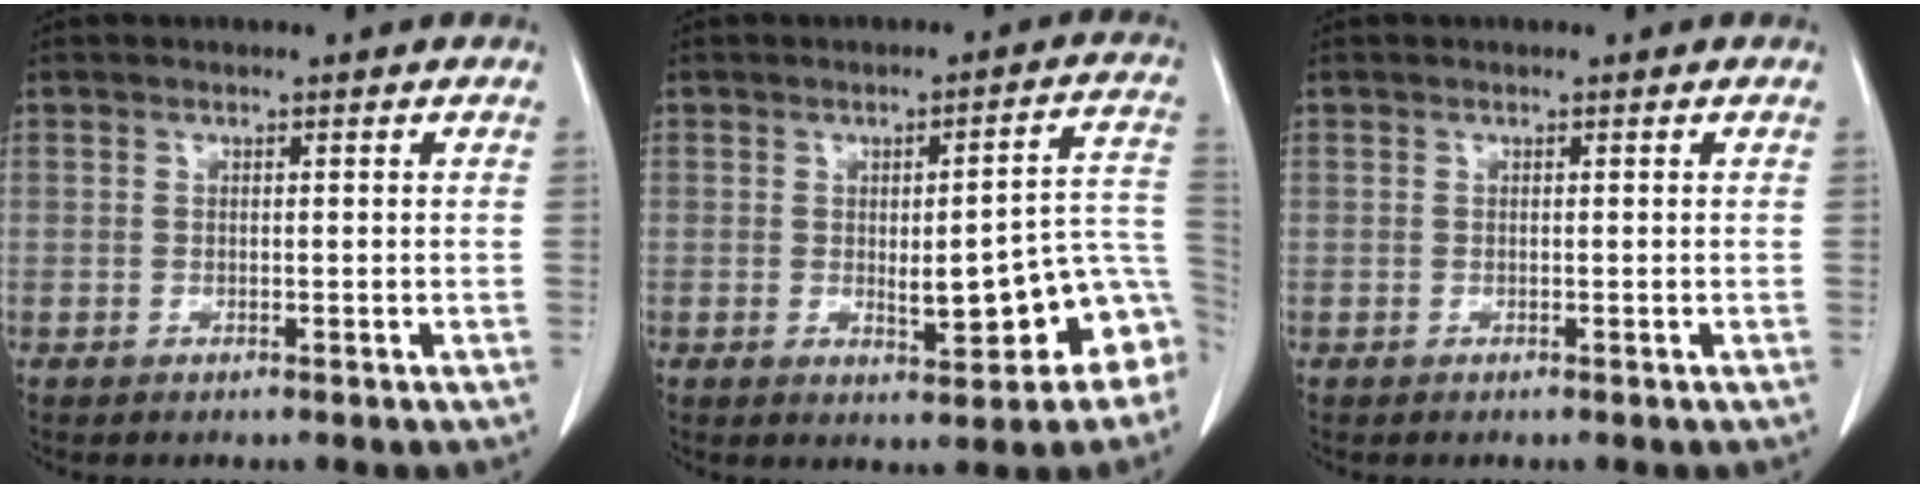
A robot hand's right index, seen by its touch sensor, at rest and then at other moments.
{"total": 11.0, "force": [-3.2, 2.5, 10.2], "torque": [-0.112, 0.025, -0.033]}
{"total": 0.0}